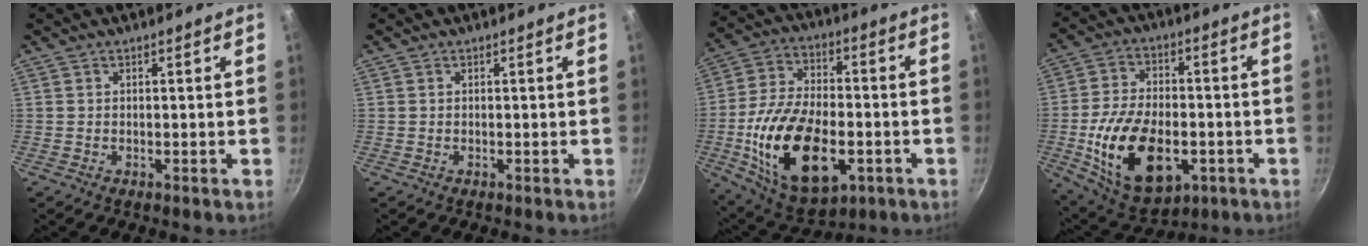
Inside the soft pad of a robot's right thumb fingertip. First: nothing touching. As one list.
[{"total": 0.0}, {"total": 23.0, "force": [-5.8, 12.7, 18.2], "torque": [-0.323, 0.019, -0.091]}, {"total": 19.9, "force": [-5.0, 11.8, 15.3], "torque": [-0.260, 0.015, -0.070]}]